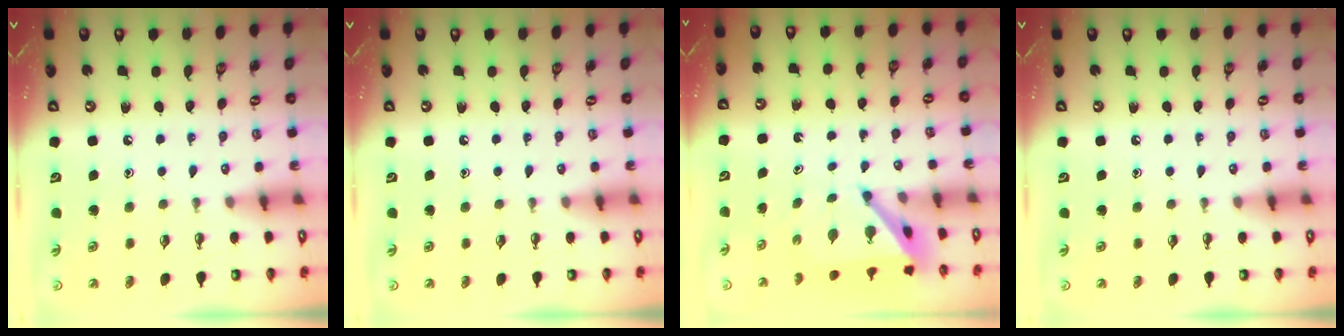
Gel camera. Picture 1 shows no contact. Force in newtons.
{"total": 0.0}
{"total": 4.4, "press": 4.4, "slide": 0.4}
{"total": 0.0}